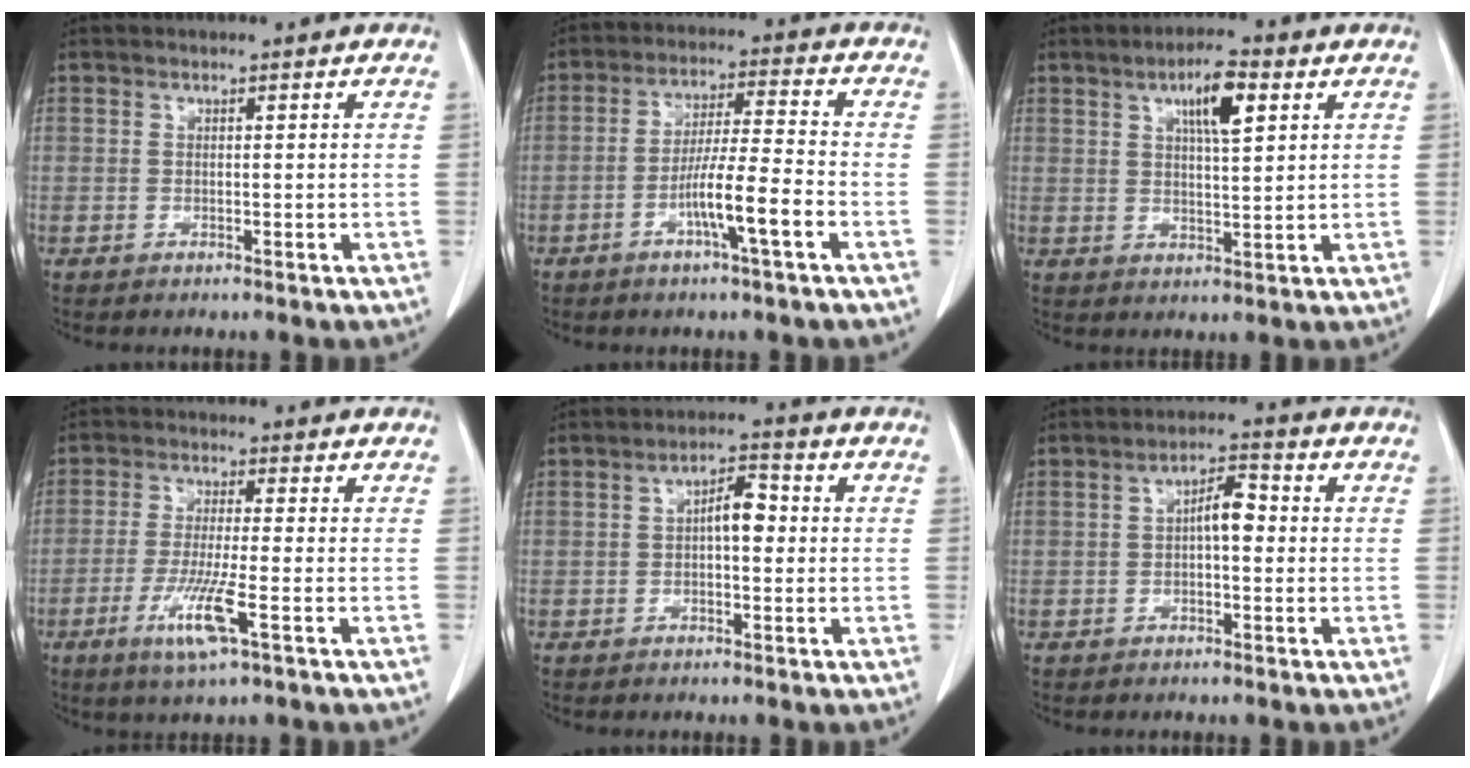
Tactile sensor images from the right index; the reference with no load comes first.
{"total": 8.5, "force": [-3.6, -0.2, 7.7], "torque": [-0.140, 0.000, -0.066]}
{"total": 6.8, "force": [3.1, 1.3, 5.9], "torque": [-0.101, 0.004, 0.050]}
{"total": 7.3, "force": [-3.0, -0.1, 6.7], "torque": [-0.132, -0.020, -0.057]}
{"total": 4.4, "force": [0.2, 1.6, 4.1], "torque": [-0.067, 0.015, 0.002]}
{"total": 4.3, "force": [0.1, 1.5, 4.0], "torque": [-0.067, 0.016, -0.001]}